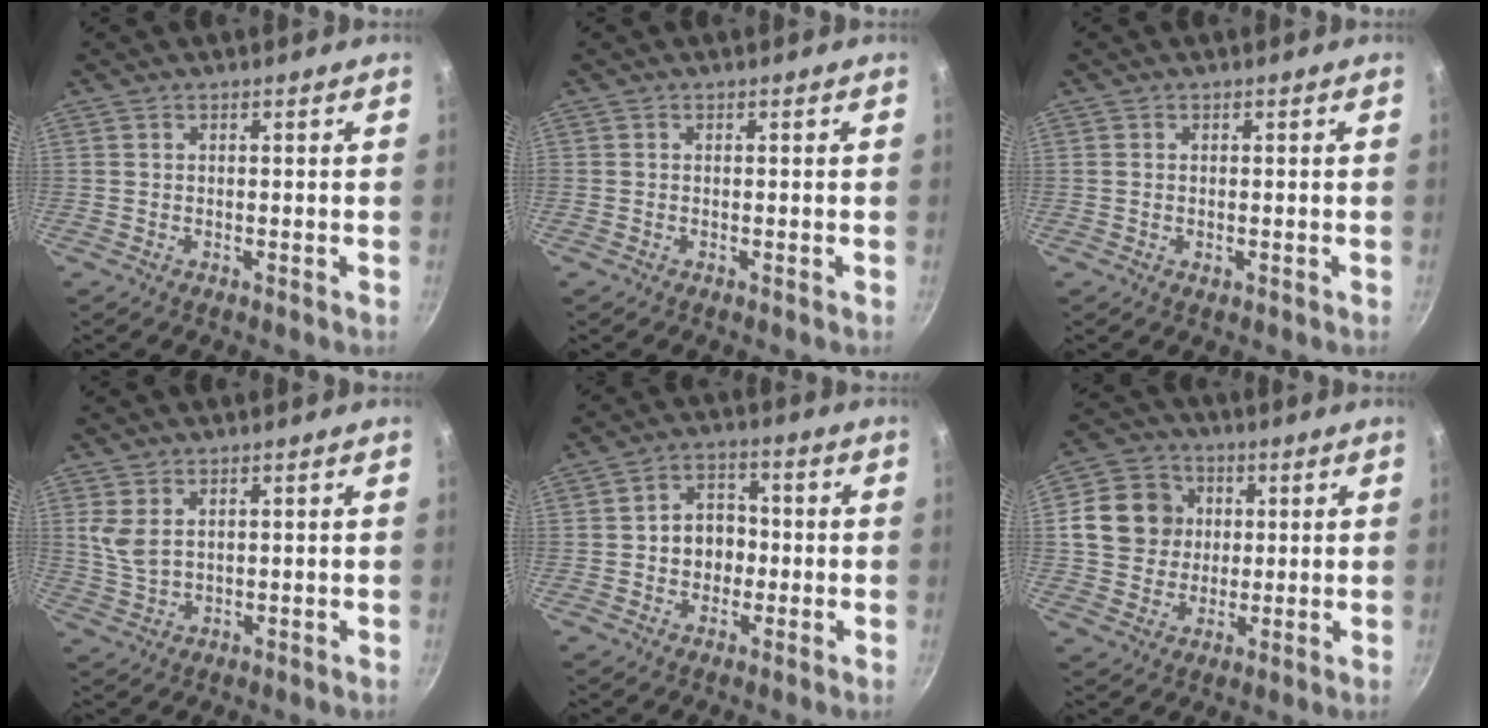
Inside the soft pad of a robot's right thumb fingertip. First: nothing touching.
{"total": 0.0}
{"total": 0.7, "force": [-0.1, 0.4, 0.5], "torque": [-0.010, -0.001, -0.002]}
{"total": 4.7, "force": [1.8, 2.8, 3.4], "torque": [-0.064, -0.013, 0.043]}
{"total": 7.6, "force": [-0.6, 6.3, 4.3], "torque": [-0.024, 0.016, -0.015]}
{"total": 11.7, "force": [2.1, 10.5, 4.7], "torque": [-0.058, 0.010, 0.032]}